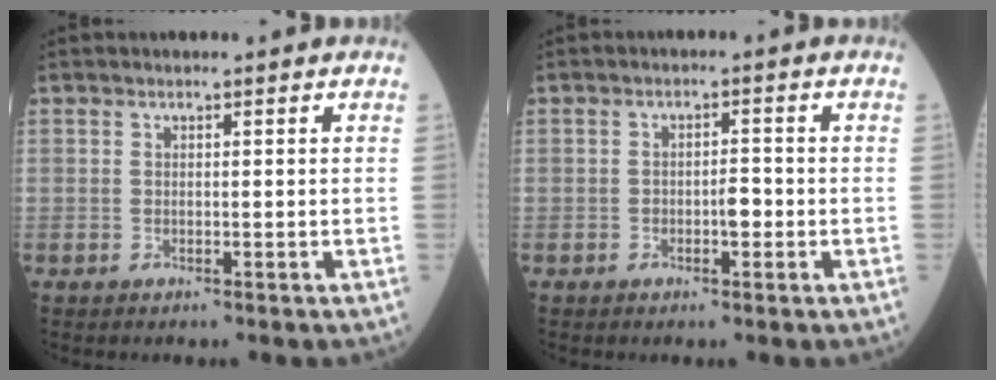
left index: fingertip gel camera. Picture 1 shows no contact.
{"total": 2.2, "force": [-0.7, 0.9, 1.8], "torque": [-0.026, 0.005, -0.012]}